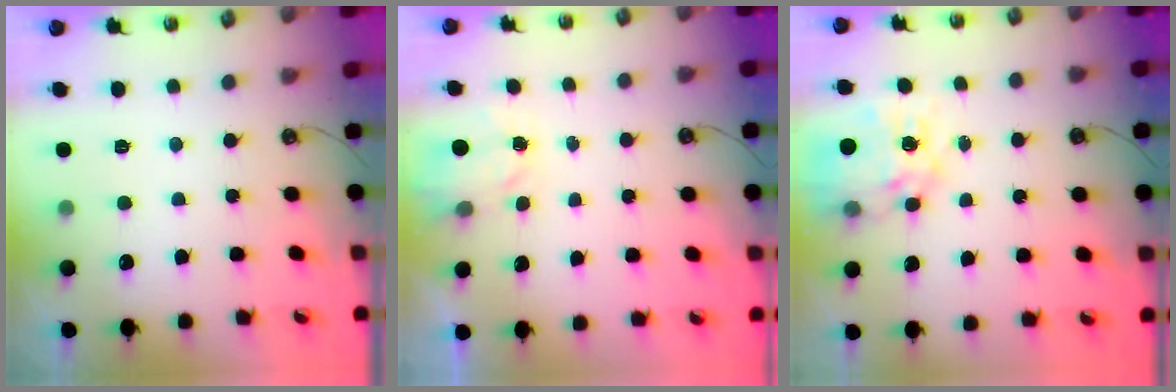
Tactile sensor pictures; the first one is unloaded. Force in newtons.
{"total": 2.1, "press": 2.1, "slide": 0.4}
{"total": 14.3, "press": 14.2, "slide": 1.4}